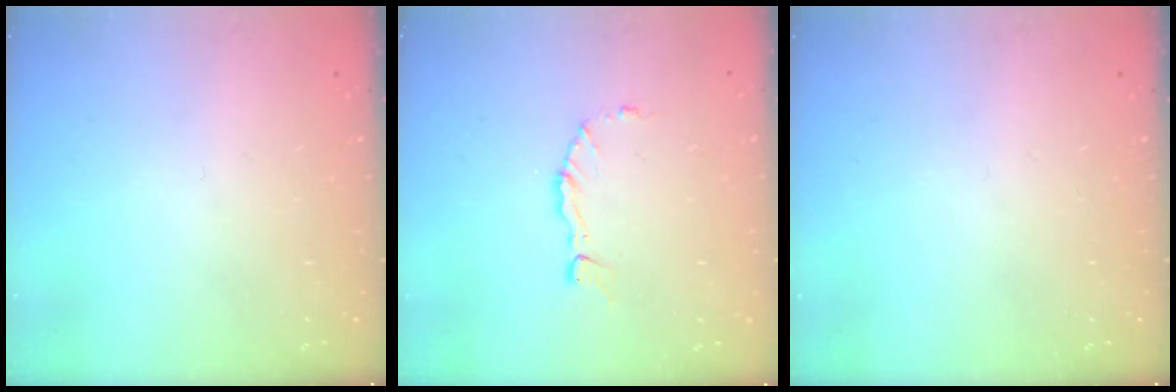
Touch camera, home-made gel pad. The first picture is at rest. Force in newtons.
{"total": 3.7, "press": 3.7, "slide": 0.1}
{"total": 0.0}